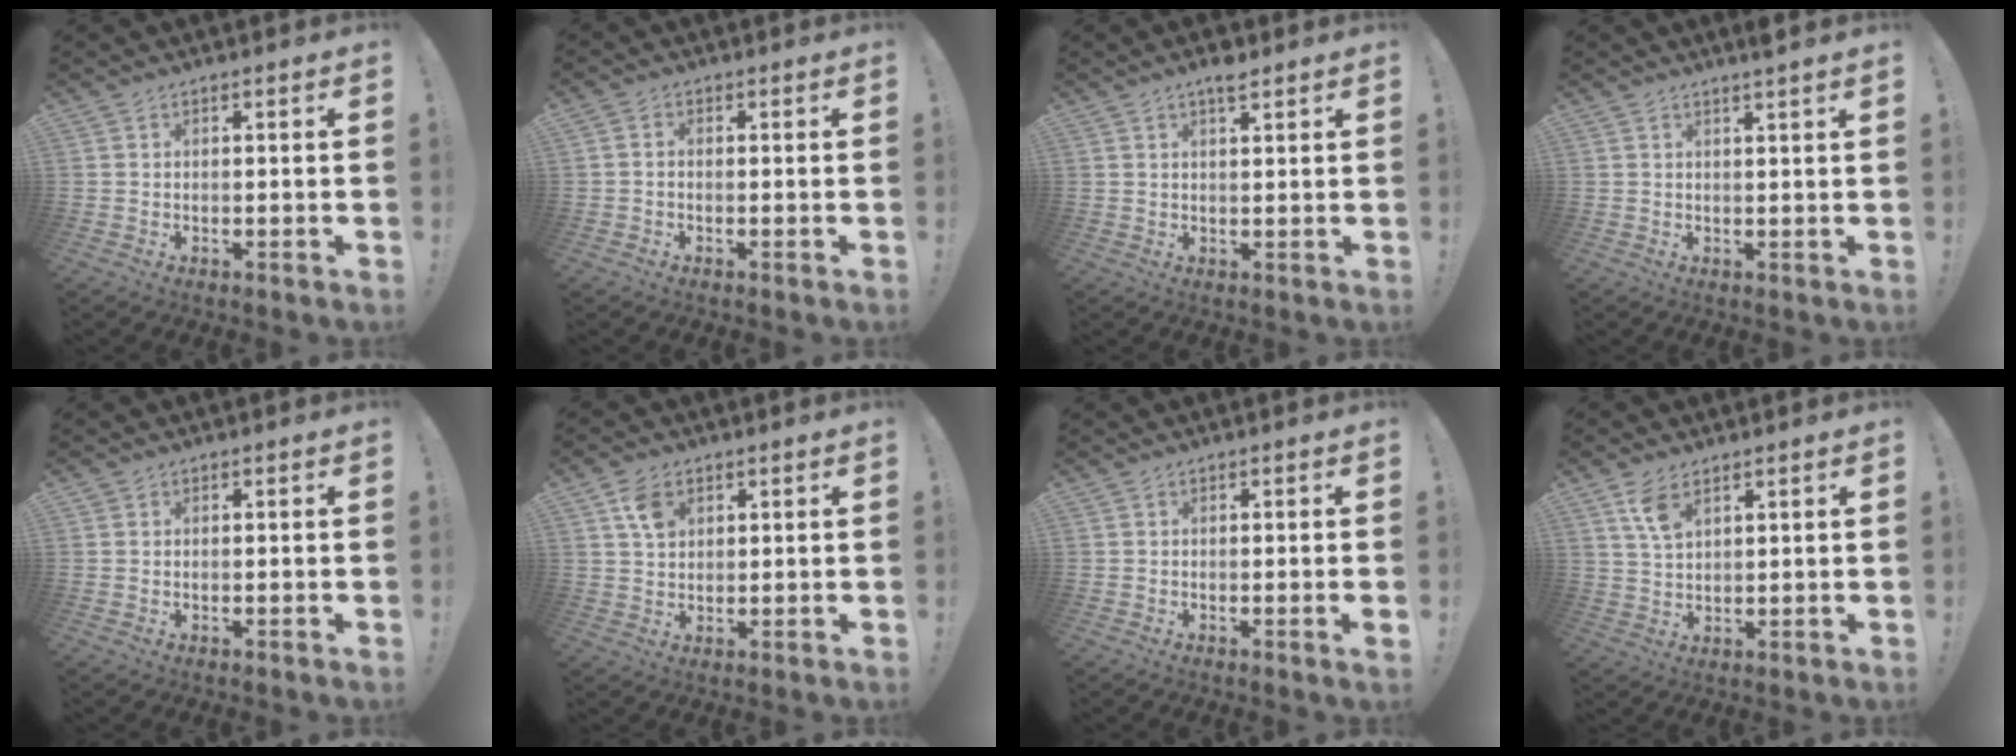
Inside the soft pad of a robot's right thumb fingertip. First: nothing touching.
{"total": 1.1, "force": [-0.4, 0.7, 0.8], "torque": [-0.016, 0.005, -0.006]}
{"total": 3.5, "force": [2.6, 0.6, 2.2], "torque": [-0.028, -0.015, 0.039]}
{"total": 2.4, "force": [1.9, -0.7, 1.4], "torque": [-0.015, -0.012, 0.029]}
{"total": 0.6, "force": [0.3, 0.4, -0.3], "torque": [0.009, 0.000, 0.005]}
{"total": 6.1, "force": [2.8, 4.3, 3.2], "torque": [-0.055, -0.001, 0.055]}
{"total": 1.2, "force": [-0.1, -0.2, 1.2], "torque": [-0.027, 0.001, -0.002]}
{"total": 6.3, "force": [3.7, 3.0, 4.2], "torque": [-0.079, -0.012, 0.069]}